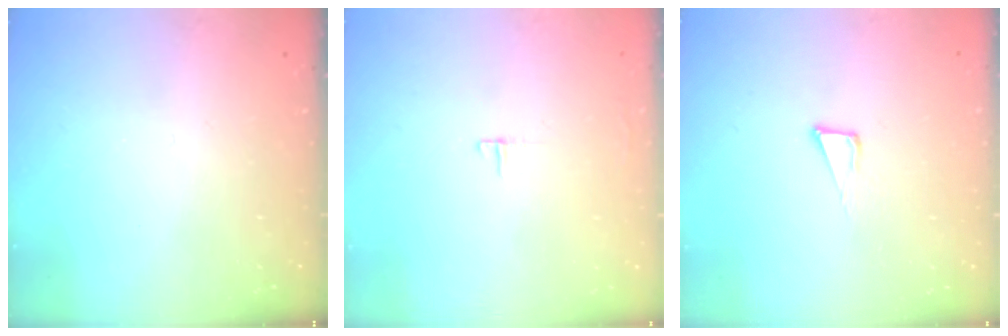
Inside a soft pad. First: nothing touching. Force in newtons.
{"total": 3.6, "press": 3.5, "slide": 0.3}
{"total": 4.3, "press": 4.3, "slide": 0.1}